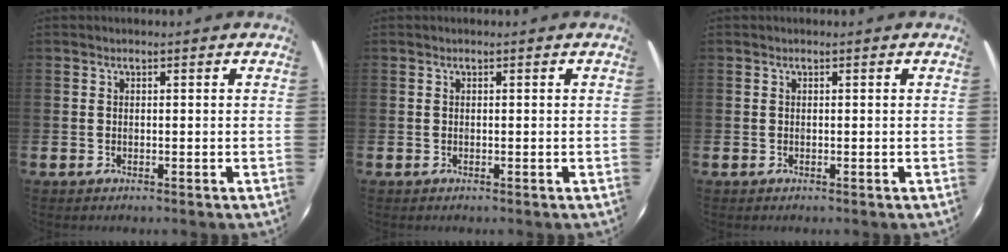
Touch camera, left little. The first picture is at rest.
{"total": 0.0}
{"total": 0.0}